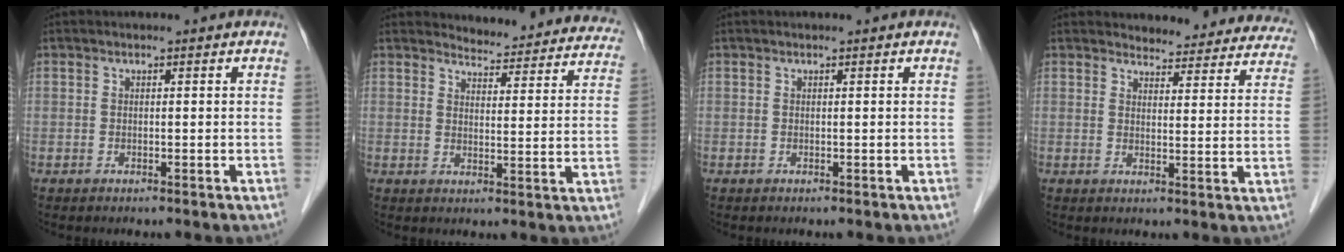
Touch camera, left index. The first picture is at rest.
{"total": 16.6, "force": [16.1, 3.3, 2.4], "torque": [0.000, -0.055, 0.160]}
{"total": 0.0}
{"total": 16.2, "force": [15.5, 4.2, 2.5], "torque": [0.005, -0.041, 0.152]}